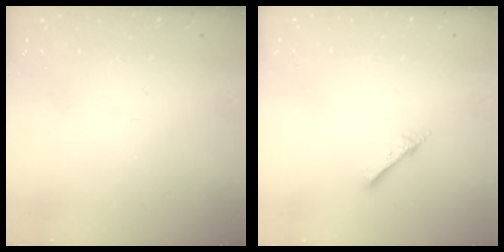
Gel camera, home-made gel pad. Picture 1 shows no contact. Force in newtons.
{"total": 2.5, "press": 2.5, "slide": 0.2}